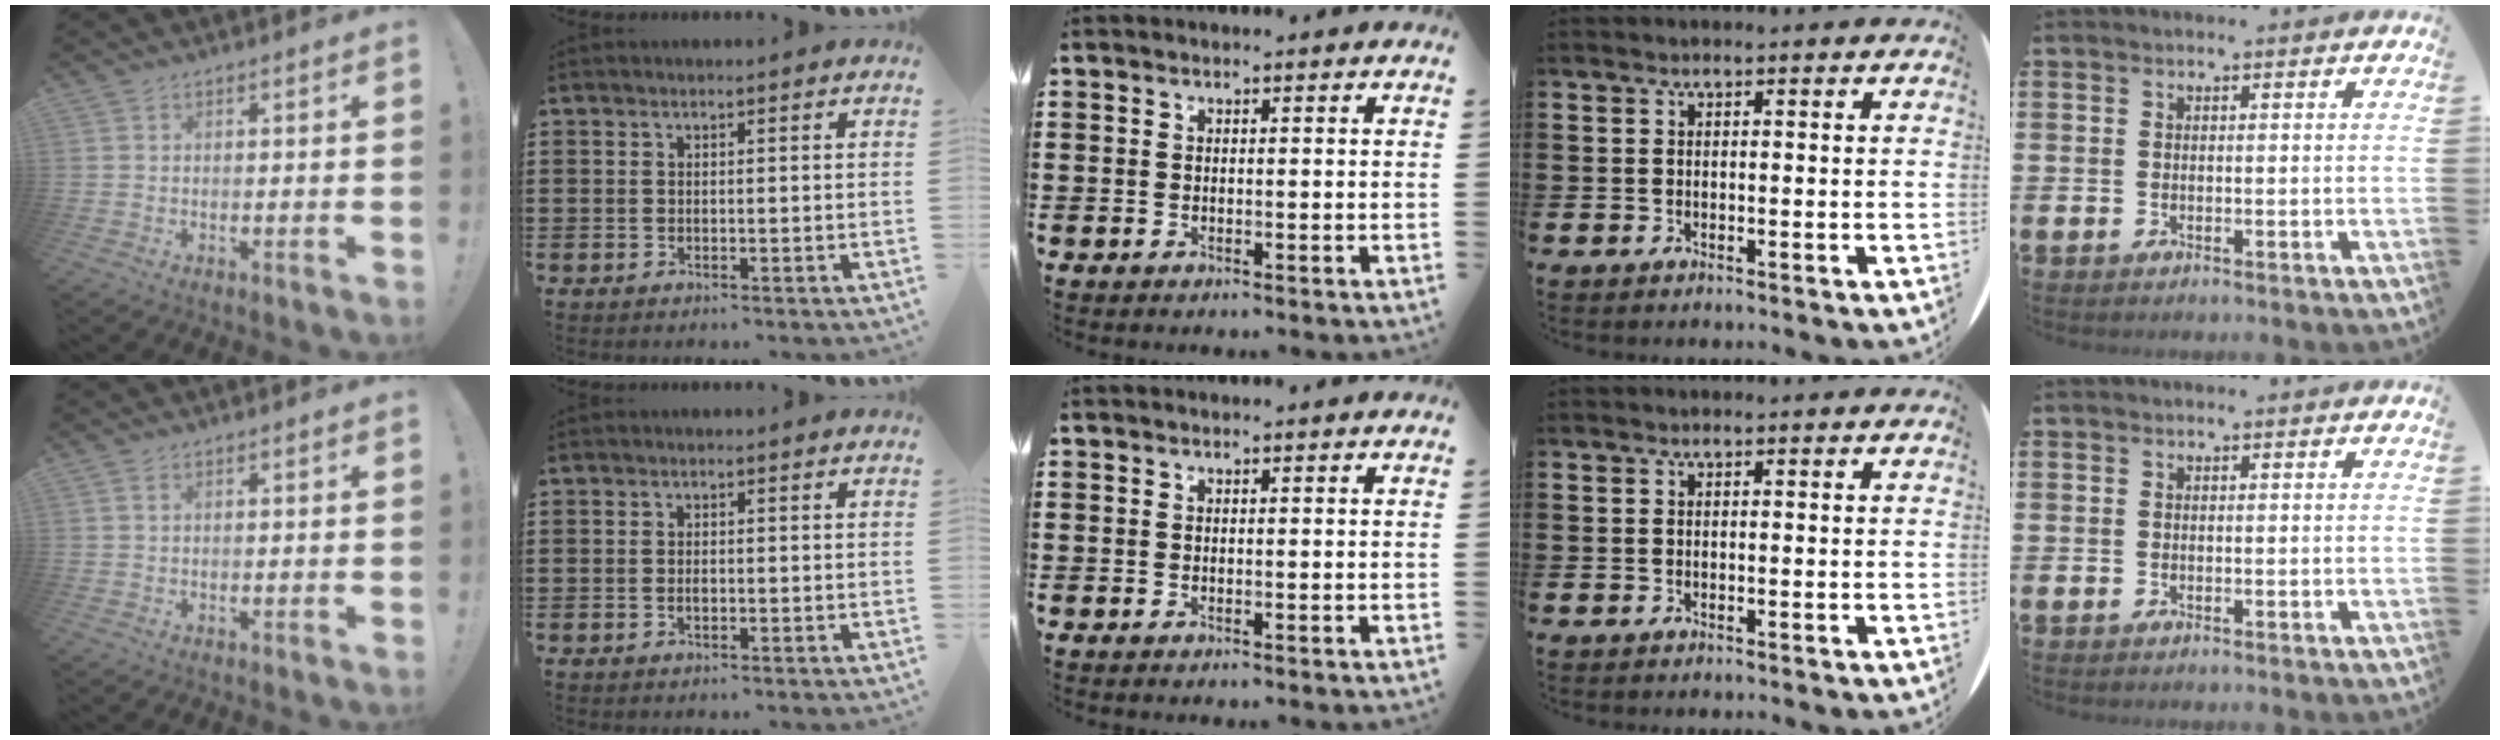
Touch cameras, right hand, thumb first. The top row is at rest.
{"thumb": {"total": 1.1, "force": [0.5, 0.5, 0.8], "torque": [-0.026, 0.005, 0.010]}, "index": {"total": 1.1, "force": [-0.1, 0.4, 1.0], "torque": [-0.022, -0.003, -0.001]}}